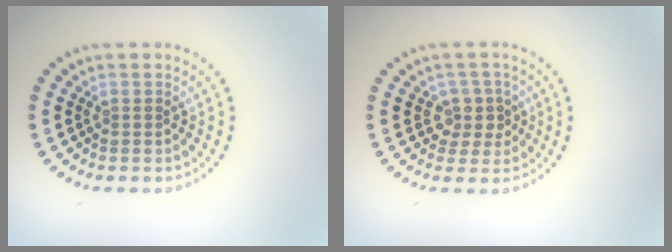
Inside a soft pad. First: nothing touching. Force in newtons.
{"total": 2.3, "press": 2.0, "slide": 1.1}